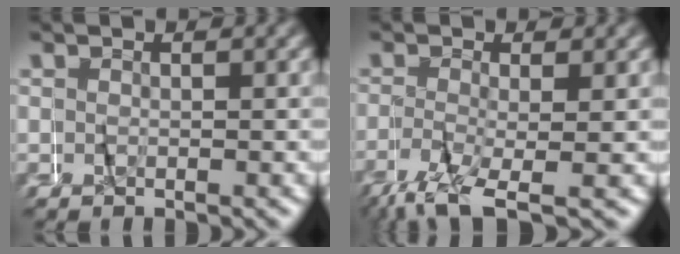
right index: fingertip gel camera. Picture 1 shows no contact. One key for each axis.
{"total": 6.2, "fx": -5.5, "fy": 0.9, "fz": 2.7, "tx": -0.065, "ty": -0.030, "tz": -0.071}